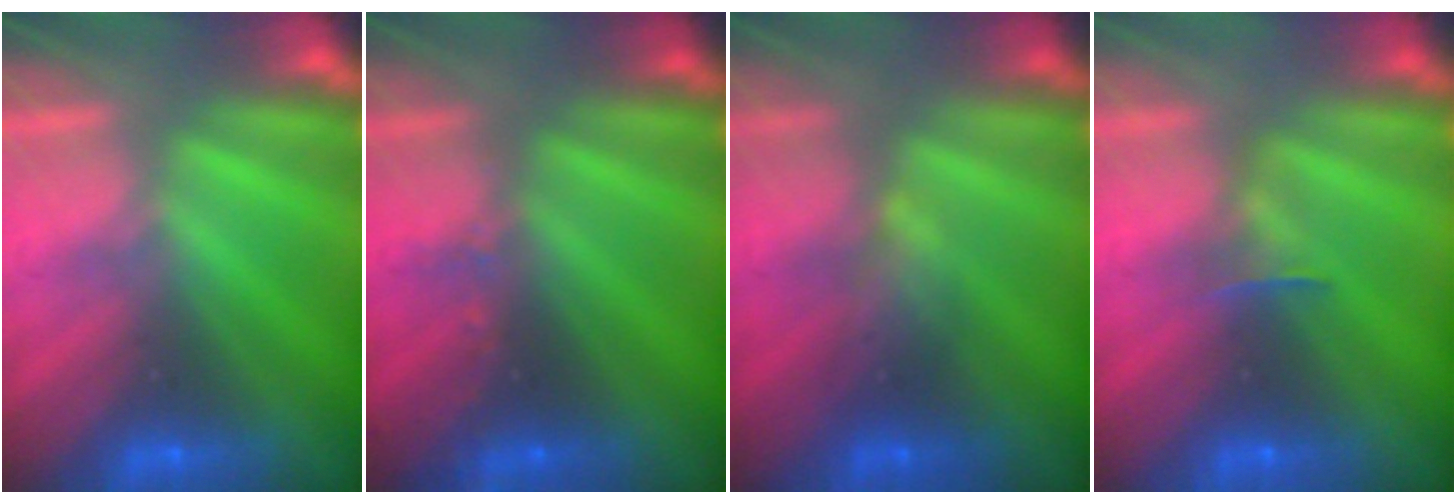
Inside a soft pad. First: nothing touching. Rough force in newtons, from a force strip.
{"total": 2.4}
{"total": 2.3}
{"total": 2.4}